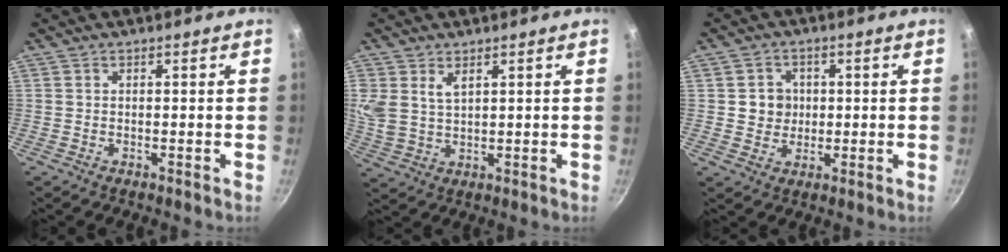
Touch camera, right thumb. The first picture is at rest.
{"total": 6.5, "force": [3.1, 3.9, 4.1], "torque": [-0.080, -0.016, 0.065]}
{"total": 4.9, "force": [0.5, 4.6, 1.6], "torque": [0.003, 0.003, 0.008]}